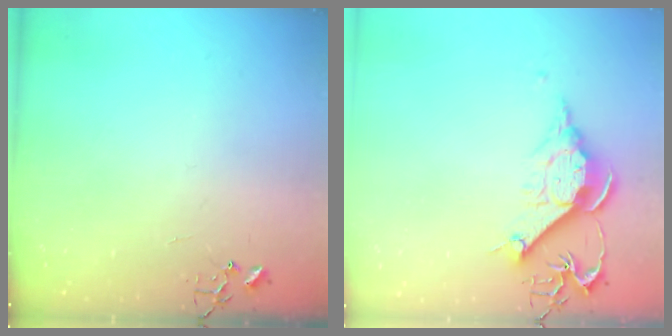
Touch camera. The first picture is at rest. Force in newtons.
{"total": 12.3, "press": 12.2, "slide": 1.3}